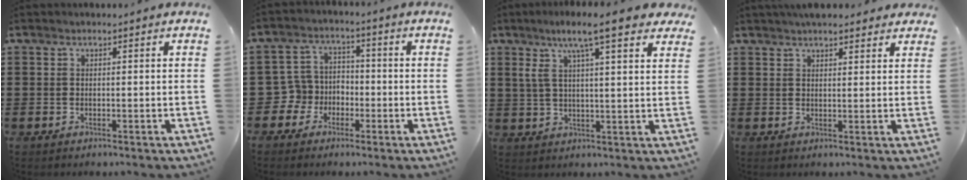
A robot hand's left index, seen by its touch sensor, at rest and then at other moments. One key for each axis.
{"total": 5.4, "fx": -2.4, "fy": 4.8, "fz": 0.9, "tx": -0.056, "ty": 0.000, "tz": -0.056}
{"total": 9.2, "fx": 6.3, "fy": 1.6, "fz": 6.6, "tx": -0.132, "ty": -0.010, "tz": 0.104}
{"total": 3.7, "fx": 3.3, "fy": 0.9, "fz": 1.3, "tx": -0.033, "ty": 0.000, "tz": 0.063}